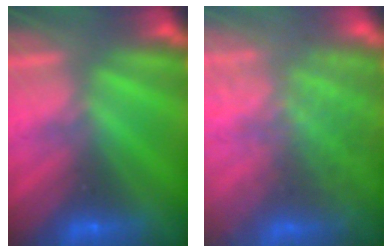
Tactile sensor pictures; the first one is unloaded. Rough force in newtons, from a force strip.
{"total": 7.6}